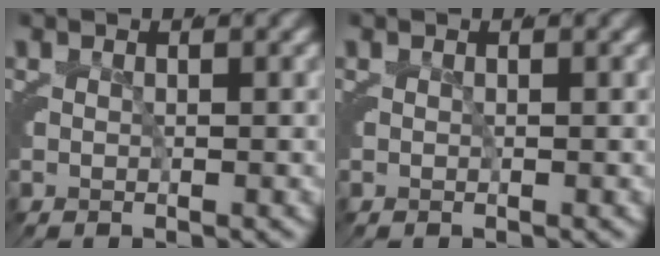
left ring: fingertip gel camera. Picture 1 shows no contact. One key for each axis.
{"total": 0.0}